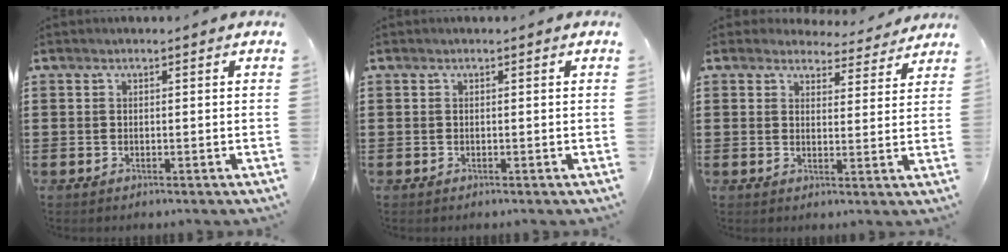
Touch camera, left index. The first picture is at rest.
{"total": 0.0}
{"total": 4.2, "force": [4.1, 0.9, 0.6], "torque": [-0.020, -0.021, 0.073]}